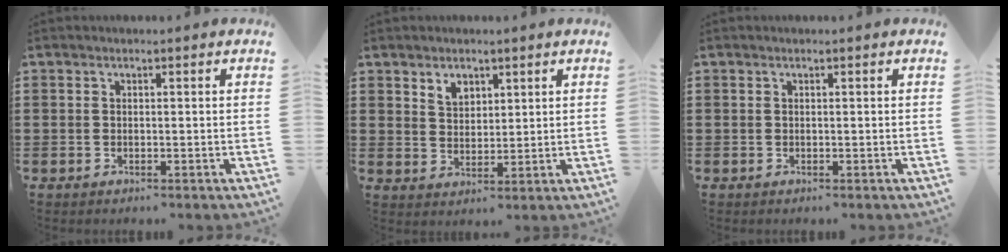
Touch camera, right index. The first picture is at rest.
{"total": 3.4, "force": [2.3, 2.2, 1.0], "torque": [-0.028, 0.008, 0.044]}
{"total": 0.0}